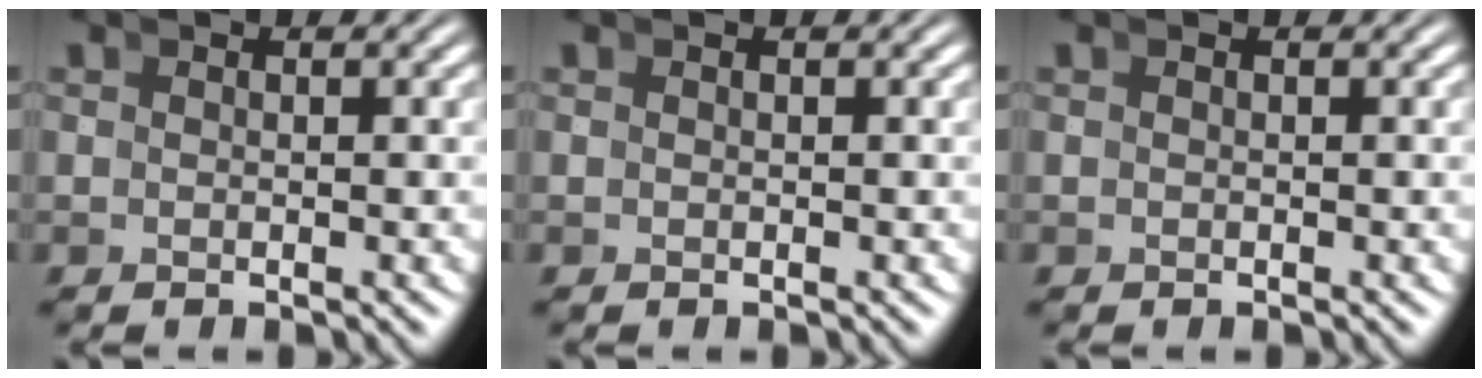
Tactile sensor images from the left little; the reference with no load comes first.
{"total": 0.0}
{"total": 0.0}